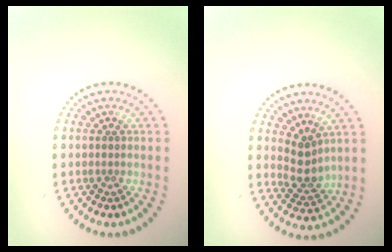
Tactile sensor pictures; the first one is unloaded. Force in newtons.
{"total": 2.4, "press": 2.1, "slide": 1.2}